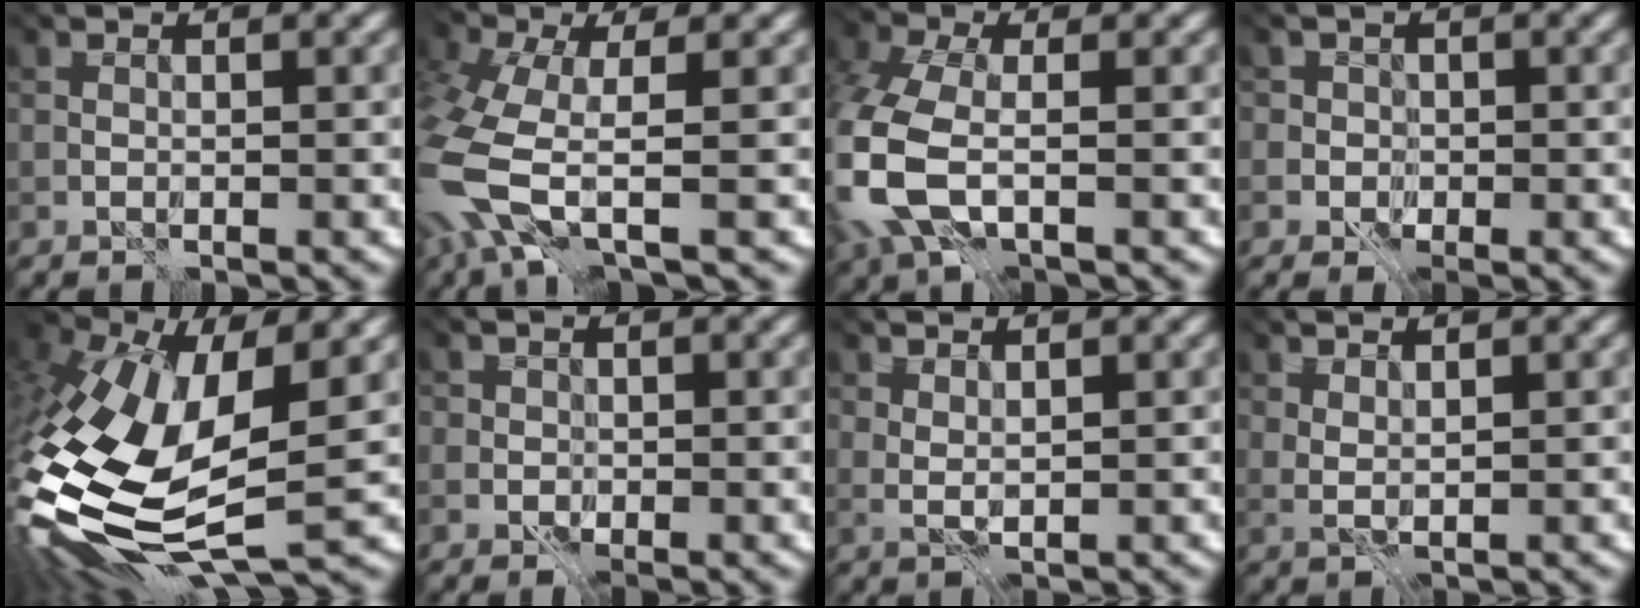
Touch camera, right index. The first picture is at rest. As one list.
[{"total": 7.8, "force": [-2.2, 3.7, 6.5], "torque": [-0.188, -0.022, -0.050]}, {"total": 7.0, "force": [-1.7, 4.2, 5.3], "torque": [-0.156, -0.009, -0.043]}, {"total": 2.2, "force": [0.5, 2.2, -0.1], "torque": [0.030, 0.015, -0.010]}, {"total": 16.2, "force": [-2.4, 8.5, 13.6], "torque": [-0.323, -0.053, -0.036]}, {"total": 1.0, "force": [0.2, 0.9, -0.4], "torque": [0.029, 0.004, -0.005]}, {"total": 1.1, "force": [1.1, -0.2, 0.2], "torque": [-0.010, -0.002, 0.023]}, {"total": 1.2, "force": [1.1, -0.3, 0.1], "torque": [-0.010, -0.002, 0.024]}]